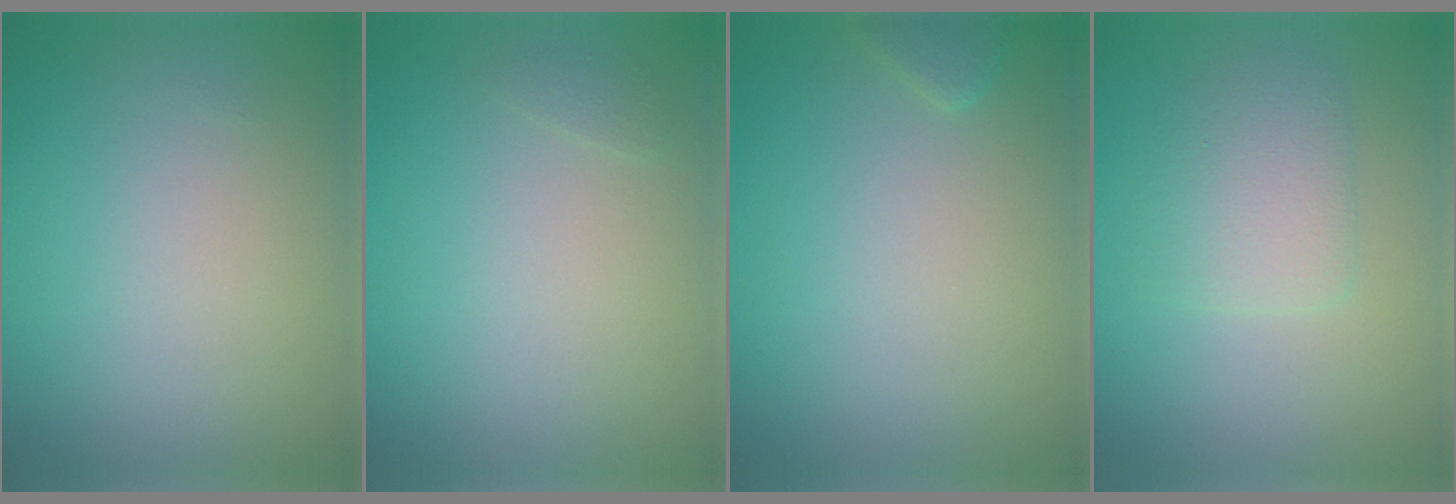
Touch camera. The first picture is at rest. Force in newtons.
{"total": 0.5, "press": 0.5, "slide": 0.0}
{"total": 0.6, "press": 0.6, "slide": 0.1}
{"total": 2.6, "press": 2.6, "slide": 0.2}